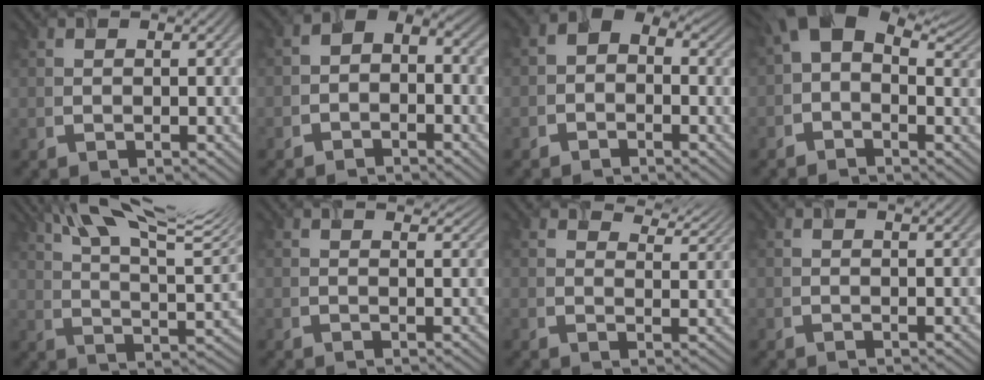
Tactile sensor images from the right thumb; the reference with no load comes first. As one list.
[{"total": 4.0, "force": [-0.9, 2.9, 2.6], "torque": [-0.043, 0.007, -0.029]}, {"total": 4.1, "force": [0.0, 3.1, 2.7], "torque": [-0.046, 0.010, -0.013]}, {"total": 10.0, "force": [3.0, 6.1, 7.4], "torque": [-0.139, 0.013, 0.043]}, {"total": 17.0, "force": [10.6, 4.4, 12.5], "torque": [-0.216, 0.017, 0.160]}, {"total": 2.6, "force": [2.0, 0.7, 1.5], "torque": [-0.031, -0.001, 0.032]}, {"total": 5.1, "force": [4.4, 1.3, 2.0], "torque": [-0.043, 0.001, 0.070]}, {"total": 1.2, "force": [0.9, 0.1, 0.8], "torque": [-0.017, -0.001, 0.012]}]